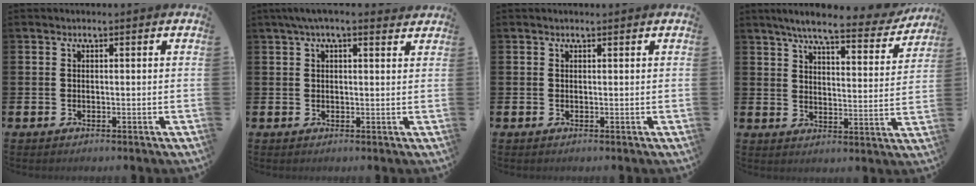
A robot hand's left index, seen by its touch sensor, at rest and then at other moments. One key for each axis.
{"total": 3.0, "fx": 2.4, "fy": 0.6, "fz": 1.8, "tx": -0.033, "ty": -0.002, "tz": 0.040}
{"total": 0.0}
{"total": 6.9, "fx": 6.1, "fy": 0.7, "fz": 3.2, "tx": -0.074, "ty": -0.035, "tz": 0.100}